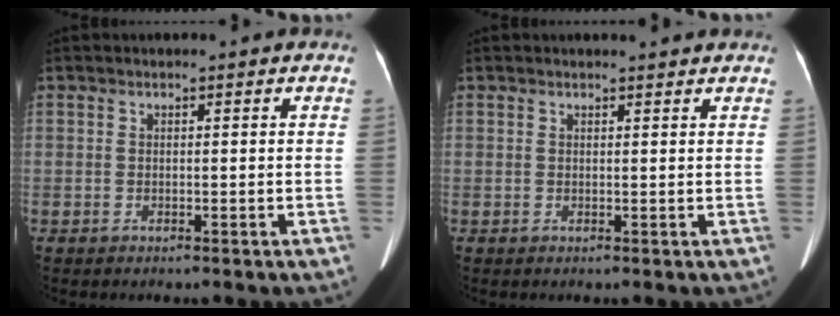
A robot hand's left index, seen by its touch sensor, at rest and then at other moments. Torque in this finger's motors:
{"motor_torque": [0.11, 0.17, -0.05, -0.01]}